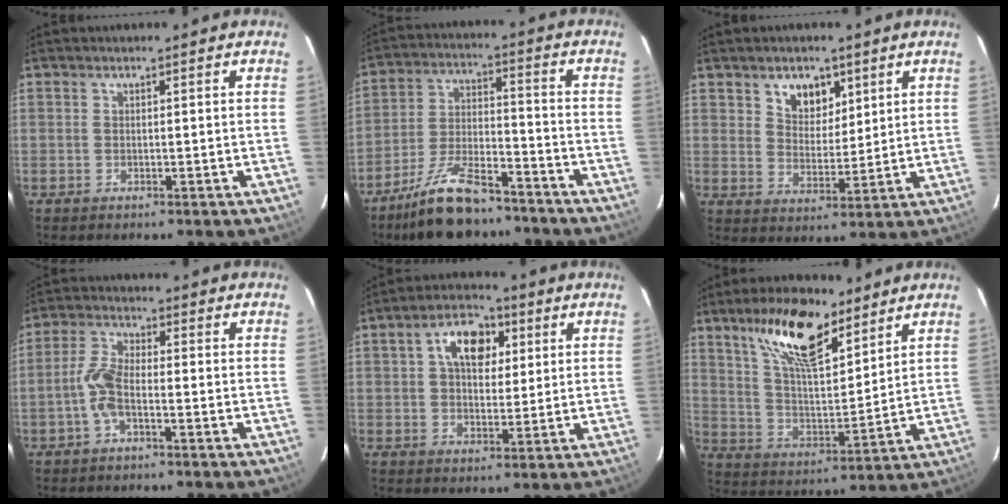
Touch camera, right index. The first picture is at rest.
{"total": 14.6, "force": [-11.7, 4.7, 7.5], "torque": [-0.156, -0.002, -0.202]}
{"total": 6.8, "force": [3.9, 4.7, 3.1], "torque": [-0.041, 0.003, 0.072]}
{"total": 5.1, "force": [-2.0, 1.7, 4.4], "torque": [-0.102, 0.010, -0.042]}
{"total": 9.2, "force": [3.1, 5.8, 6.4], "torque": [-0.108, 0.028, 0.050]}
{"total": 16.0, "force": [10.3, 5.8, 10.8], "torque": [-0.194, 0.012, 0.192]}